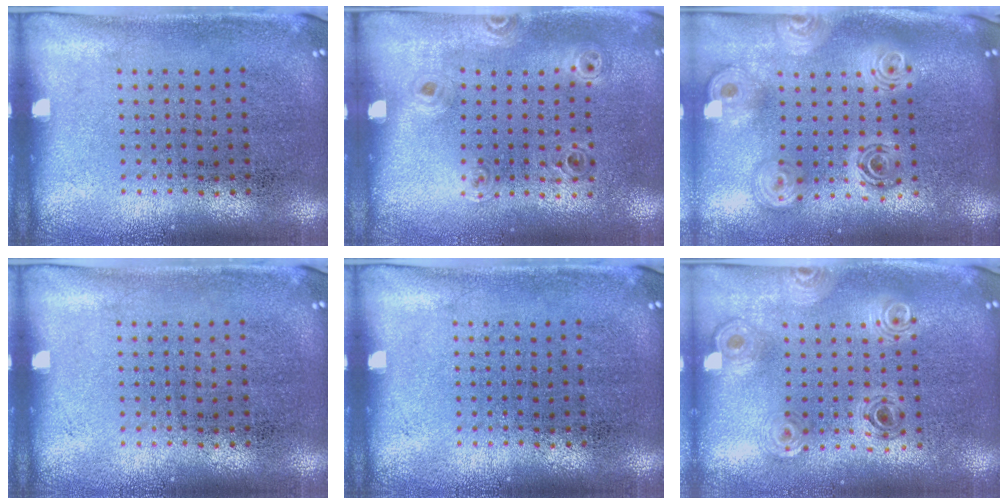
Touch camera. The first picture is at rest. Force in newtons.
{"total": 0.9, "press": 0.9, "slide": 0.1}
{"total": 2.4, "press": 1.9, "slide": 1.5}
{"total": 0.0}
{"total": 0.0}
{"total": 0.8, "press": 0.8, "slide": 0.1}